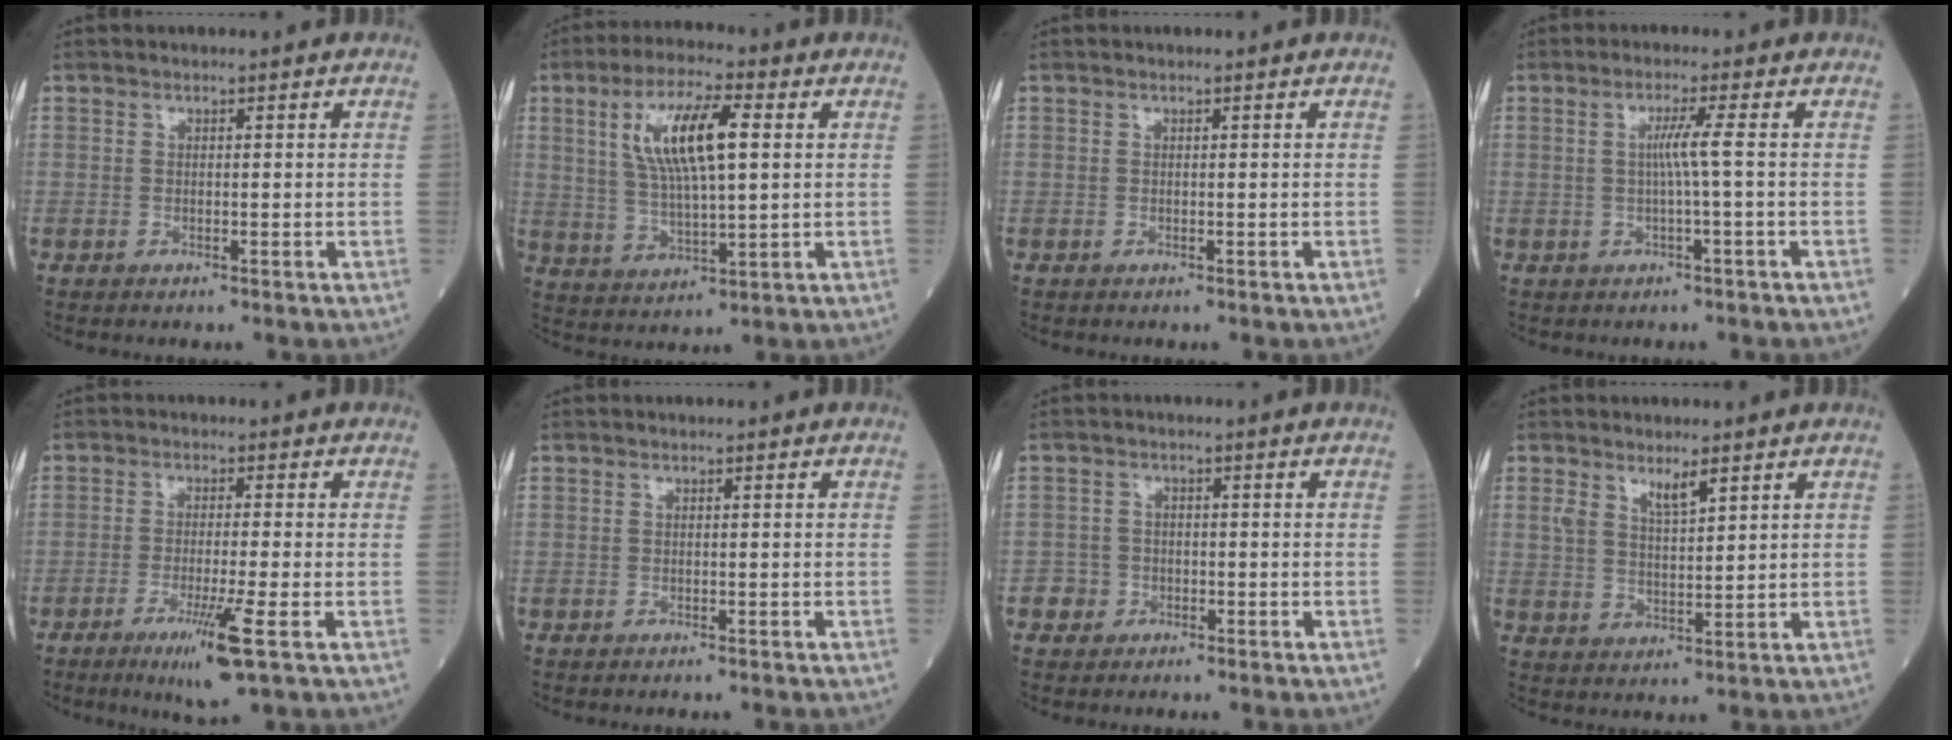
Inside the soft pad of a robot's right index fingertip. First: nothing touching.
{"total": 11.5, "force": [3.1, 2.7, 10.8], "torque": [-0.214, 0.011, 0.060]}
{"total": 0.0}
{"total": 3.1, "force": [0.0, -1.0, 2.9], "torque": [-0.055, -0.001, -0.001]}
{"total": 7.0, "force": [-3.4, -0.6, 6.1], "torque": [-0.107, -0.022, -0.058]}
{"total": 1.3, "force": [-1.2, 0.0, 0.5], "torque": [-0.008, 0.000, -0.016]}
{"total": 2.3, "force": [-1.3, 1.9, -0.1], "torque": [0.005, 0.013, -0.030]}
{"total": 3.8, "force": [2.5, 1.0, 2.7], "torque": [-0.054, 0.002, 0.049]}